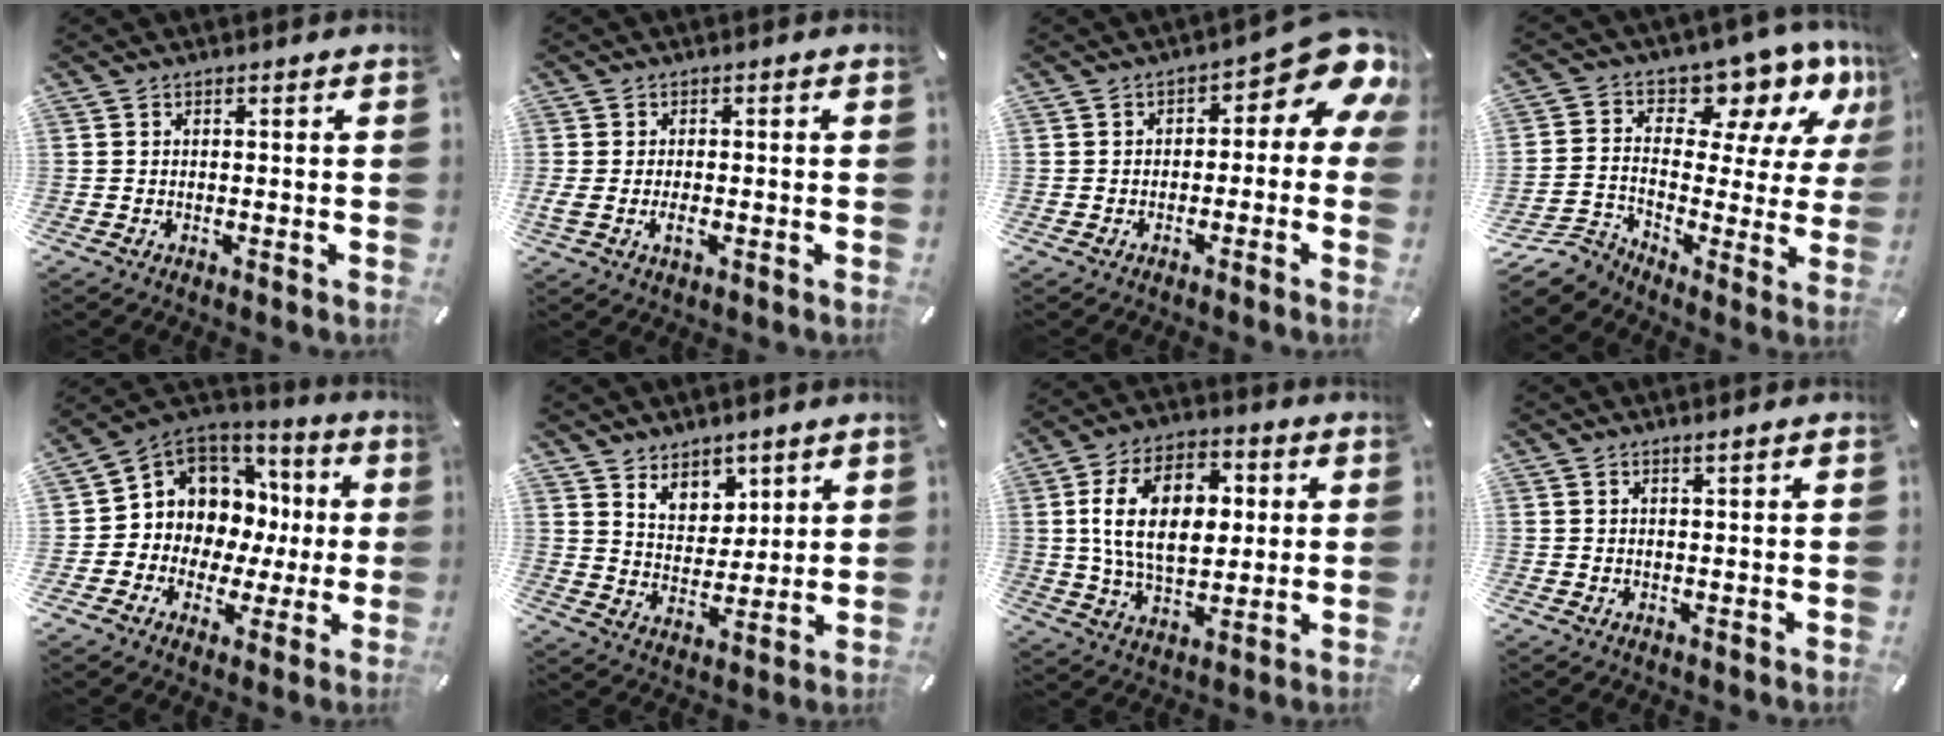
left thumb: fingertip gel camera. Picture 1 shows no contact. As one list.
[{"total": 3.9, "force": [-1.3, 2.0, 3.1], "torque": [-0.064, 0.001, -0.024]}, {"total": 8.9, "force": [2.8, 4.4, 7.2], "torque": [-0.082, -0.035, 0.046]}, {"total": 10.8, "force": [1.3, 9.3, 5.3], "torque": [-0.116, -0.025, 0.016]}, {"total": 8.7, "force": [1.6, 8.5, 0.9], "torque": [-0.025, -0.043, 0.045]}, {"total": 7.1, "force": [5.2, 4.9, 0.4], "torque": [-0.006, -0.039, 0.095]}, {"total": 16.7, "force": [2.7, 10.6, 12.5], "torque": [-0.240, 0.010, 0.041]}, {"total": 0.8, "force": [0.5, -0.1, 0.5], "torque": [-0.010, -0.001, 0.010]}]